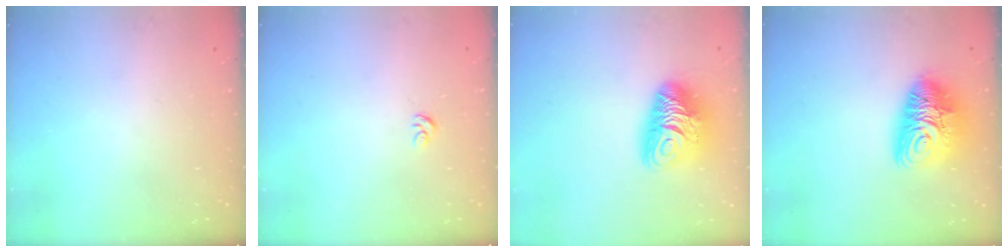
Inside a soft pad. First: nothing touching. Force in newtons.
{"total": 3.1, "press": 3.1, "slide": 0.2}
{"total": 13.1, "press": 13.0, "slide": 1.4}
{"total": 13.1, "press": 13.0, "slide": 1.4}